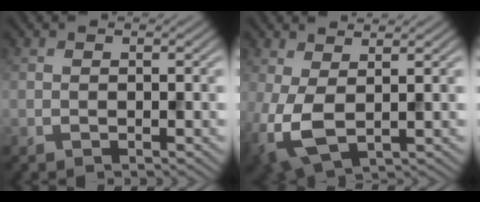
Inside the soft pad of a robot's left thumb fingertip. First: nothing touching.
{"total": 5.0, "force": [0.1, 2.6, 4.3], "torque": [-0.114, -0.003, 0.003]}